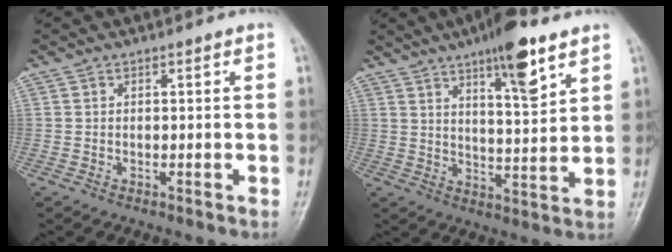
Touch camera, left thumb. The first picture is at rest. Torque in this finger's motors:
{"motor_torque": [2.21, 0.99, 1.30, -0.95, 0.22]}